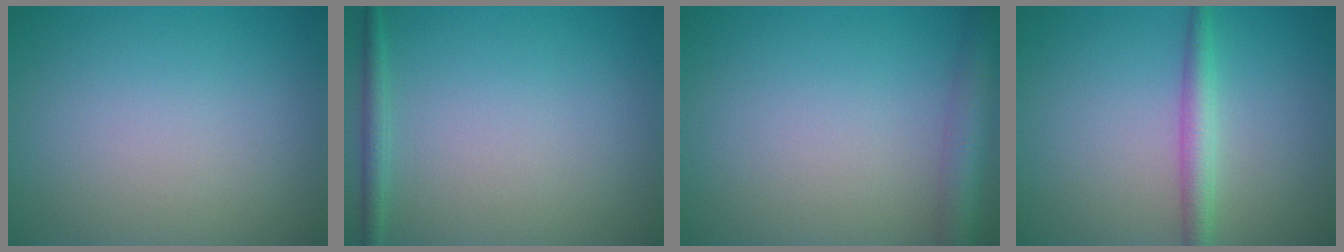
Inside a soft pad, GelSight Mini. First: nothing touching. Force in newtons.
{"total": 1.4, "press": 1.4, "slide": 0.1}
{"total": 3.7, "press": 3.7, "slide": 0.2}
{"total": 2.5, "press": 2.5, "slide": 0.1}